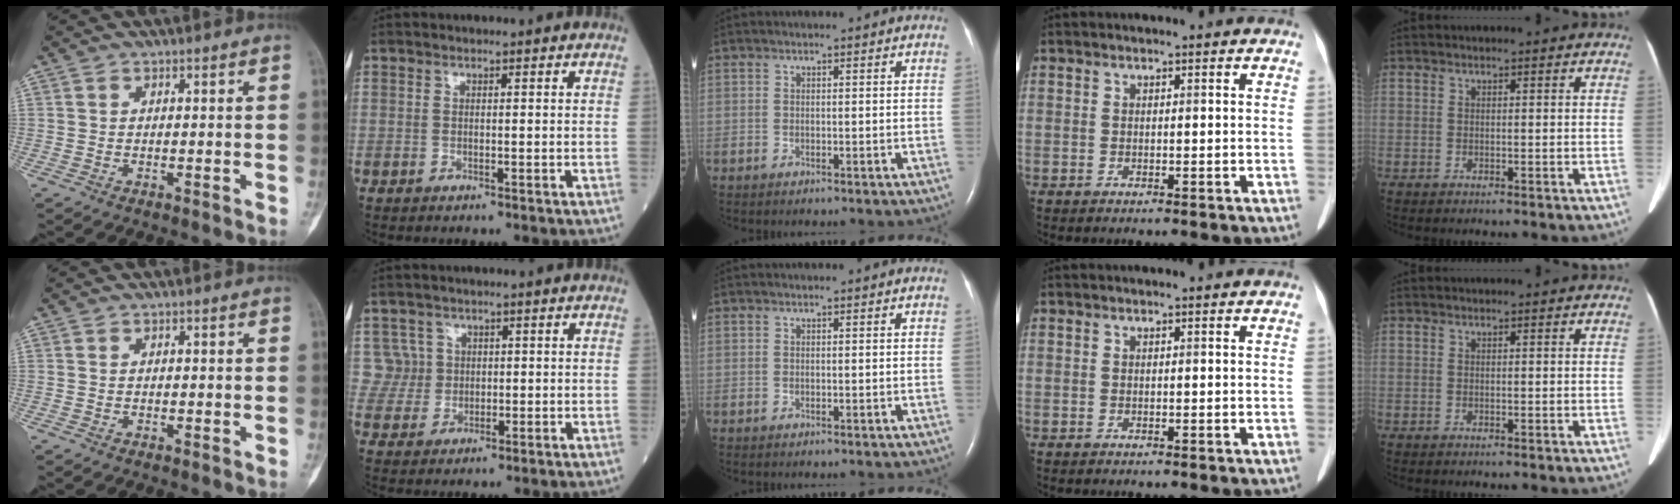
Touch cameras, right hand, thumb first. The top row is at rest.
{"index": {"total": 3.9, "force": [1.1, 3.7, -0.6], "torque": [0.025, 0.010, 0.021]}}